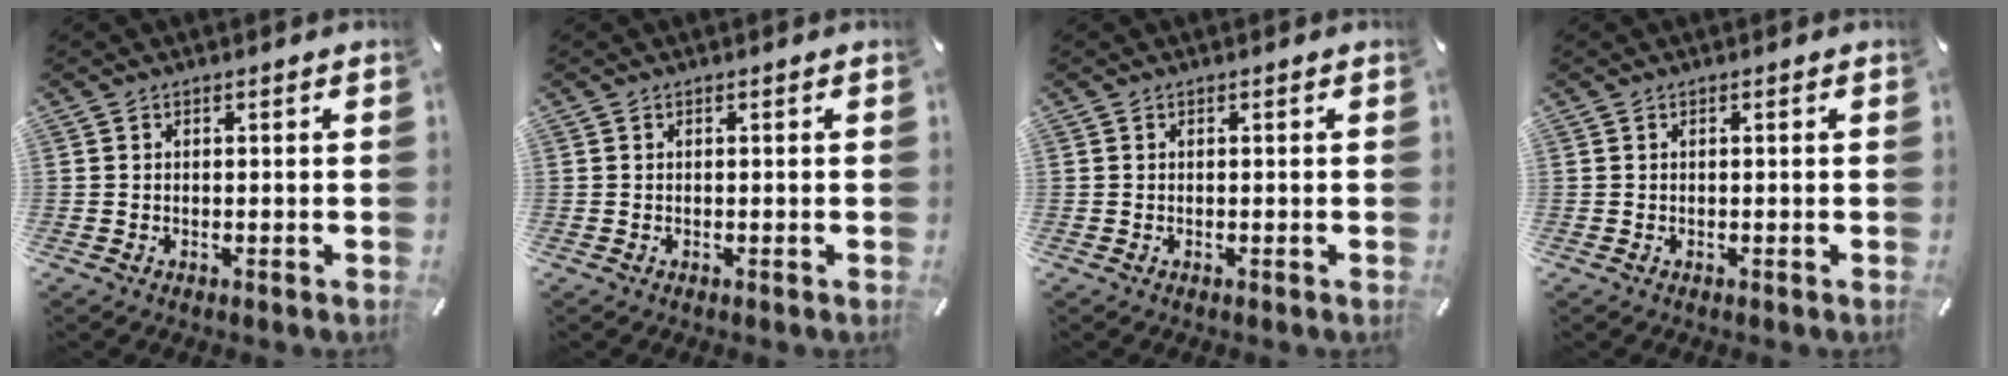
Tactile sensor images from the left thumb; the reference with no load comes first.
{"total": 0.0}
{"total": 0.0}
{"total": 0.0}